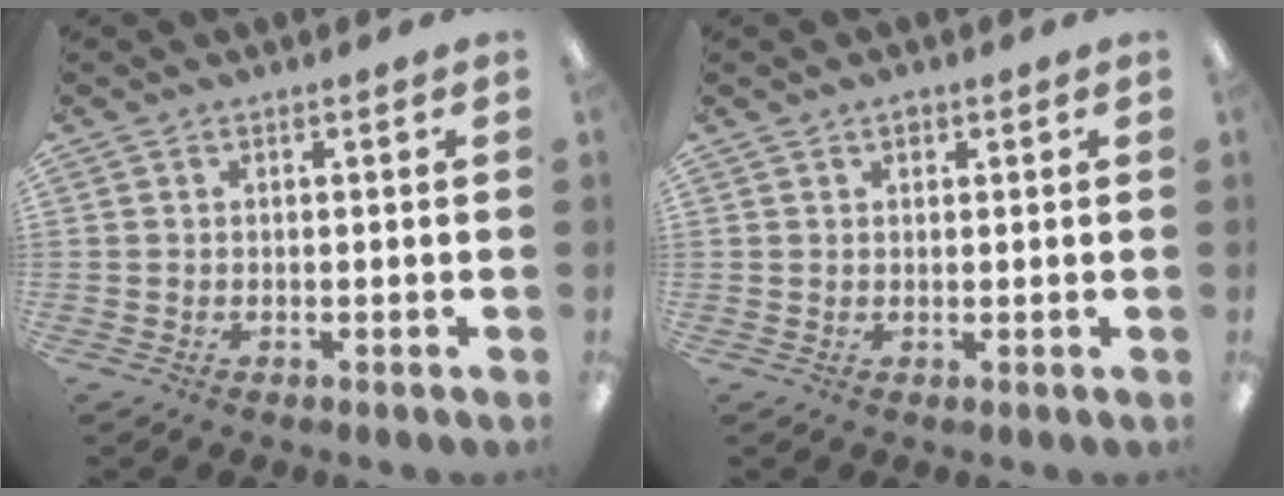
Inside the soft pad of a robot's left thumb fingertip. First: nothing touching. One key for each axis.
{"total": 1.4, "fx": 1.0, "fy": 0.8, "fz": 0.5, "tx": -0.003, "ty": -0.001, "tz": 0.017}